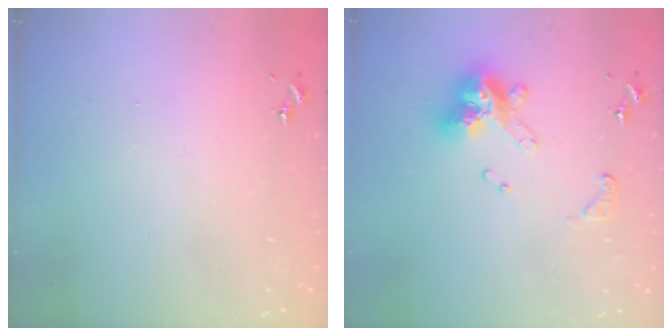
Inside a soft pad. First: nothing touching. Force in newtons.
{"total": 14.3, "press": 14.2, "slide": 1.4}